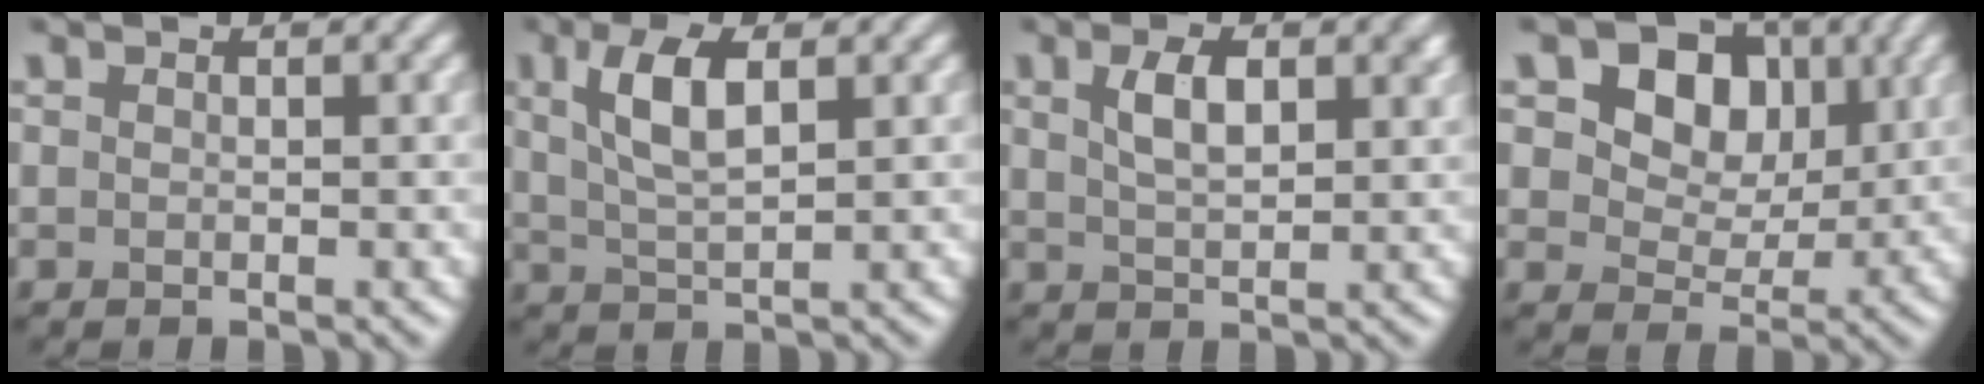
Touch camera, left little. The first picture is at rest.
{"total": 4.8, "force": [1.7, 1.8, 4.1], "torque": [-0.086, 0.004, 0.033]}
{"total": 4.0, "force": [1.4, 1.9, 3.2], "torque": [-0.064, 0.006, 0.028]}
{"total": 10.4, "force": [4.1, 7.6, 5.6], "torque": [-0.100, 0.013, 0.059]}